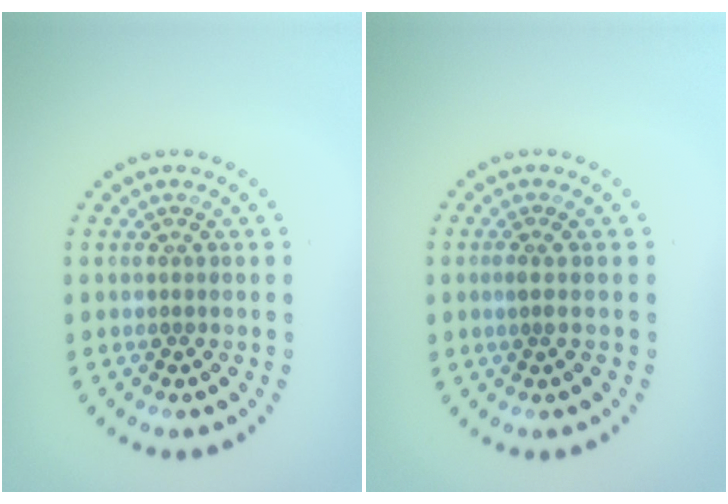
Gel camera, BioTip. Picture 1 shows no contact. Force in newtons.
{"total": 0.7, "press": 0.4, "slide": 0.6}